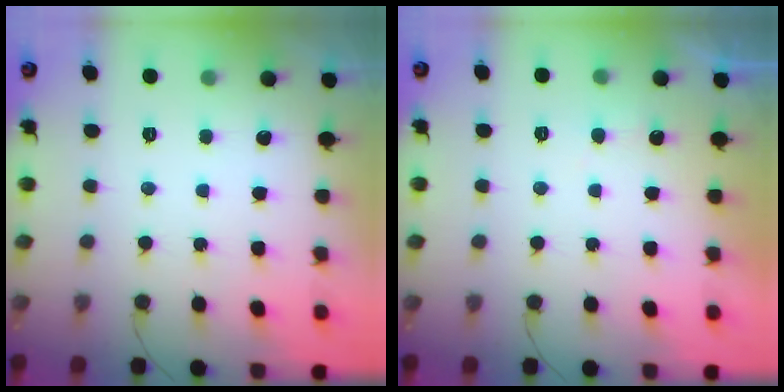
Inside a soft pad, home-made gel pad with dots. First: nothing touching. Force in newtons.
{"total": 5.0, "press": 5.0, "slide": 0.3}